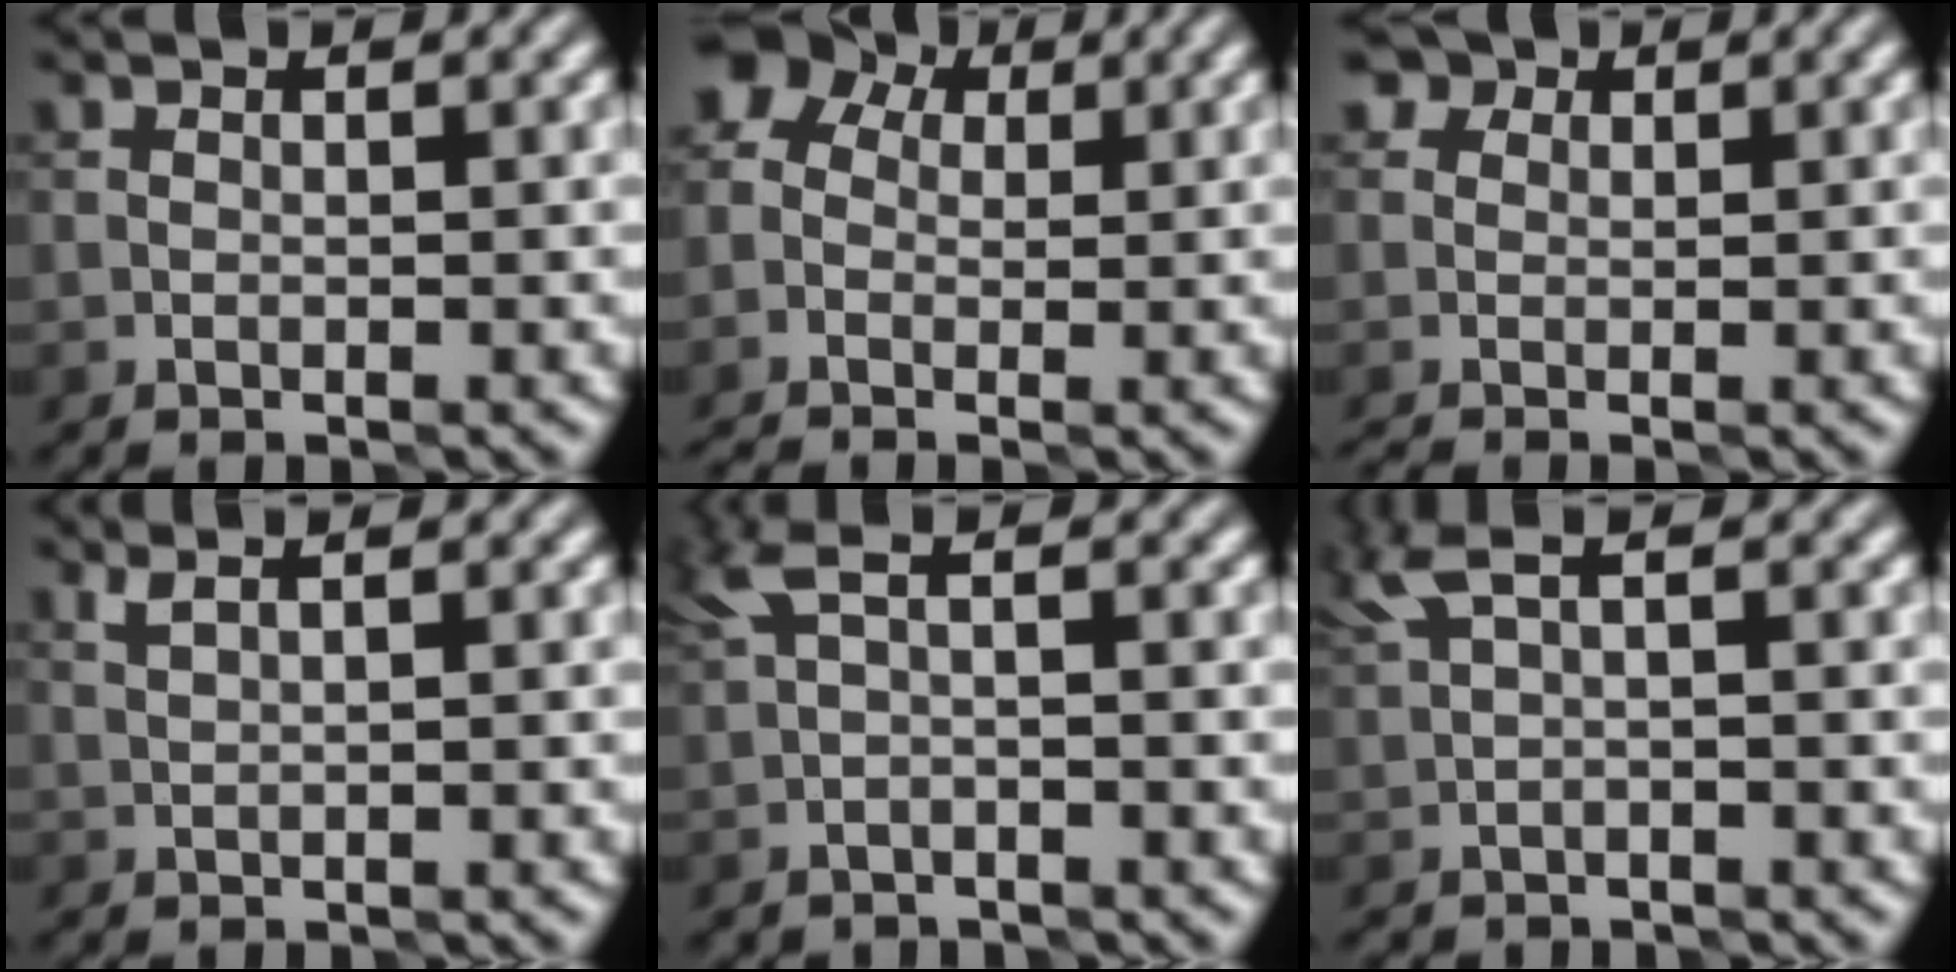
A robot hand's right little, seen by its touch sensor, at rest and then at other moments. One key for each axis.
{"total": 4.4, "fx": 0.0, "fy": 3.6, "fz": 2.5, "tx": -0.053, "ty": 0.019, "tz": -0.005}
{"total": 3.1, "fx": 0.8, "fy": 2.4, "fz": 1.7, "tx": -0.031, "ty": 0.023, "tz": -0.009}
{"total": 1.5, "fx": 1.0, "fy": 0.5, "fz": 1.0, "tx": -0.005, "ty": 0.002, "tz": 0.009}
{"total": 1.7, "fx": 0.2, "fy": 0.4, "fz": 1.7, "tx": -0.040, "ty": 0.004, "tz": 0.001}
{"total": 1.6, "fx": 0.8, "fy": 0.3, "fz": 1.4, "tx": -0.030, "ty": 0.005, "tz": 0.016}